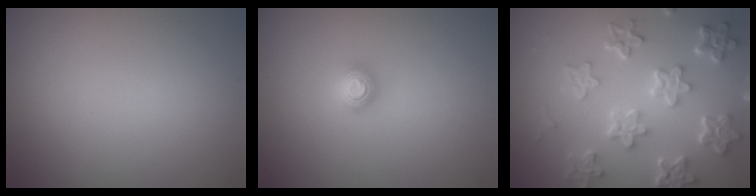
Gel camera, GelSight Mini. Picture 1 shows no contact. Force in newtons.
{"total": 1.2, "press": 1.2, "slide": 0.3}
{"total": 6.6, "press": 4.9, "slide": 4.4}